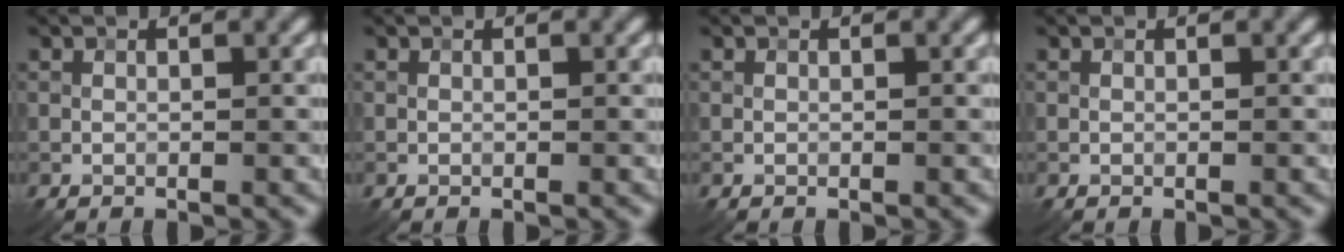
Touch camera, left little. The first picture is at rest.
{"total": 0.0}
{"total": 0.0}
{"total": 0.0}